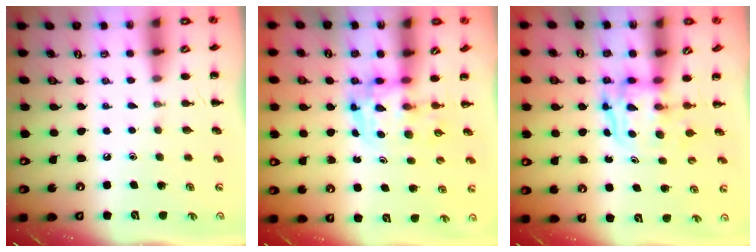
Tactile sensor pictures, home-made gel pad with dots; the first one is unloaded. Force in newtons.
{"total": 3.6, "press": 3.5, "slide": 0.6}
{"total": 3.9, "press": 3.9, "slide": 0.4}